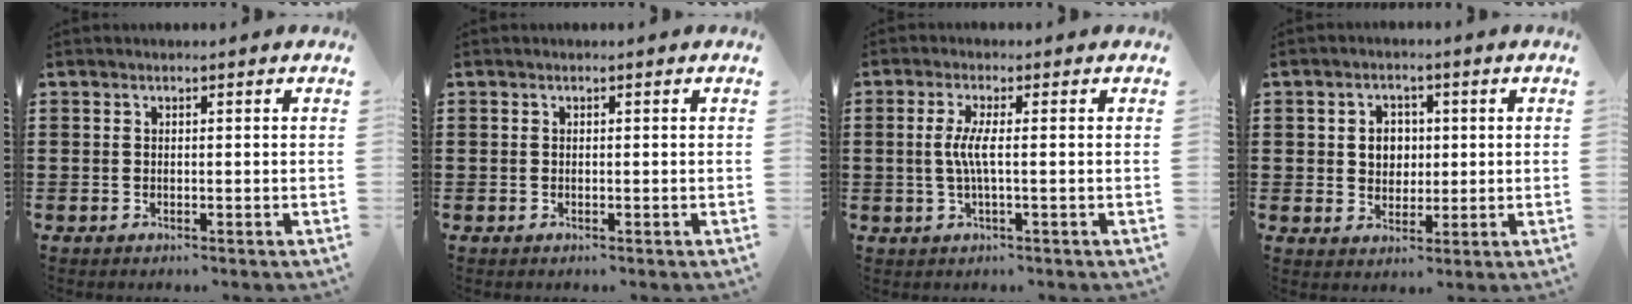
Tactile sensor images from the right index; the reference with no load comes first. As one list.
[{"total": 0.0}, {"total": 3.8, "force": [-0.2, 0.1, 3.8], "torque": [-0.085, -0.010, -0.011]}, {"total": 3.9, "force": [0.5, 3.5, 1.6], "torque": [-0.037, 0.009, 0.004]}]